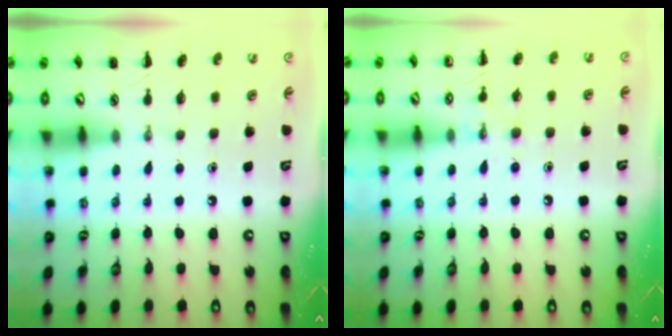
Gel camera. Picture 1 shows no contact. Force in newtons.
{"total": 7.3, "press": 7.2, "slide": 1.5}